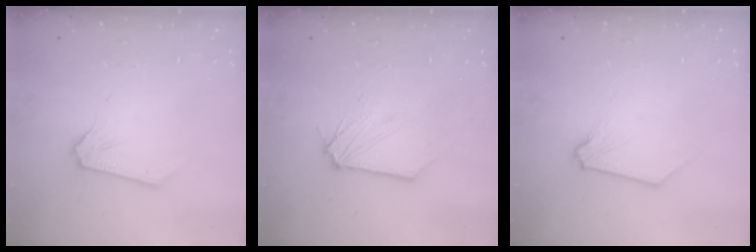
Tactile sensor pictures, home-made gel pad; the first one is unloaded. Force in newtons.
{"total": 1.0, "press": 1.0, "slide": 0.1}
{"total": 0.0}